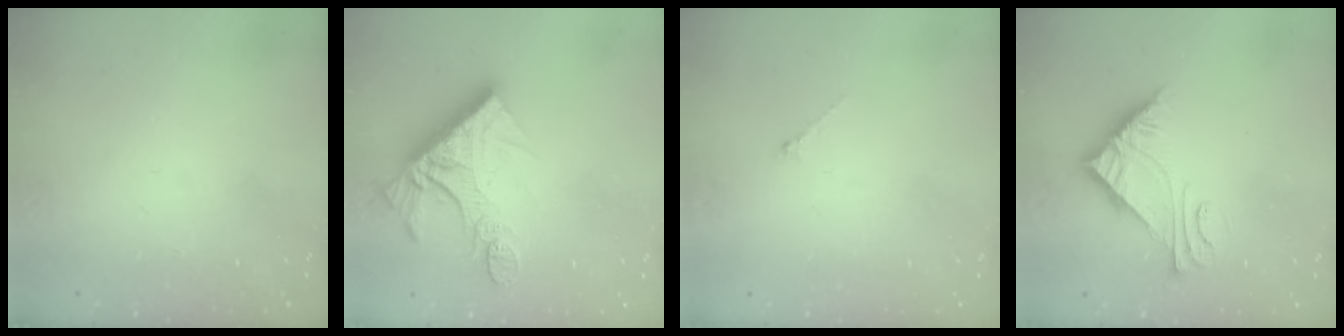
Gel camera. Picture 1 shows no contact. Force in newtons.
{"total": 15.5, "press": 15.4, "slide": 1.4}
{"total": 0.6, "press": 0.5, "slide": 0.3}
{"total": 6.5, "press": 6.5, "slide": 0.7}